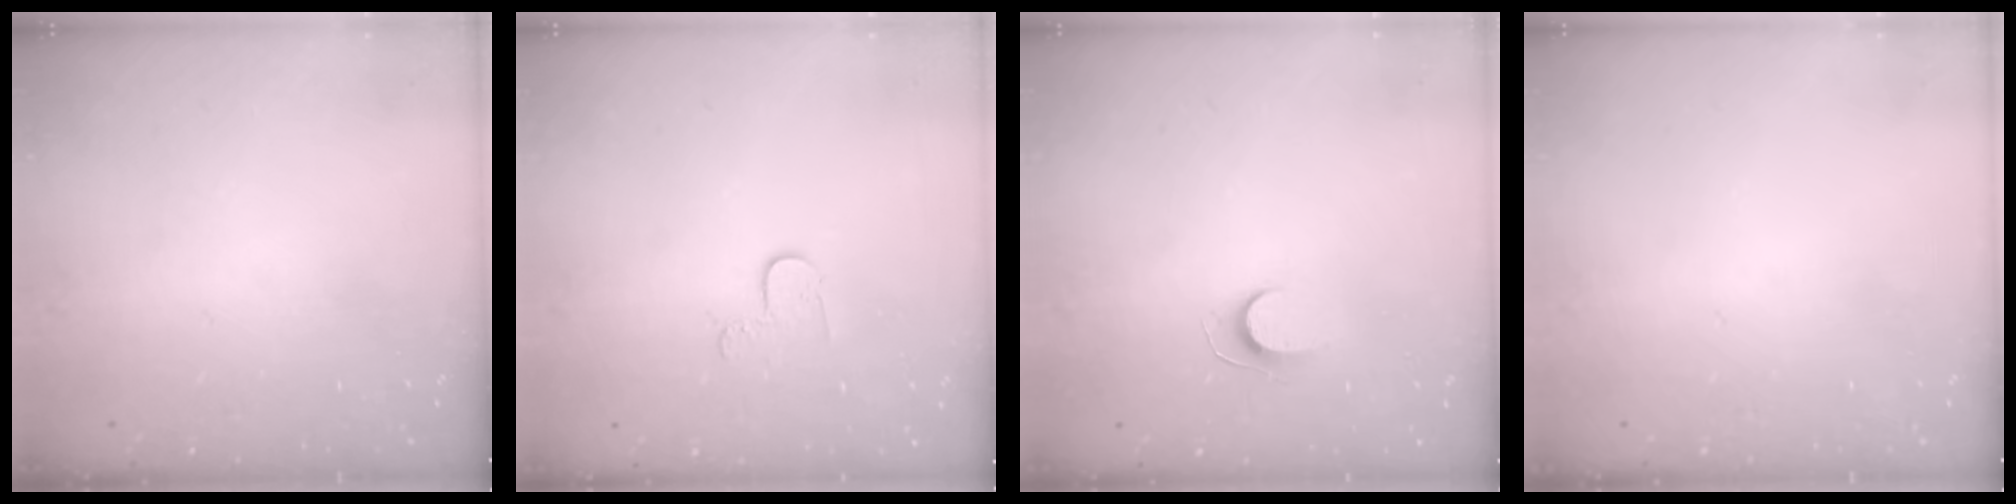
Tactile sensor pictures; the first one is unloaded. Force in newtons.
{"total": 4.7, "press": 4.6, "slide": 0.4}
{"total": 5.6, "press": 5.6, "slide": 0.5}
{"total": 0.0}